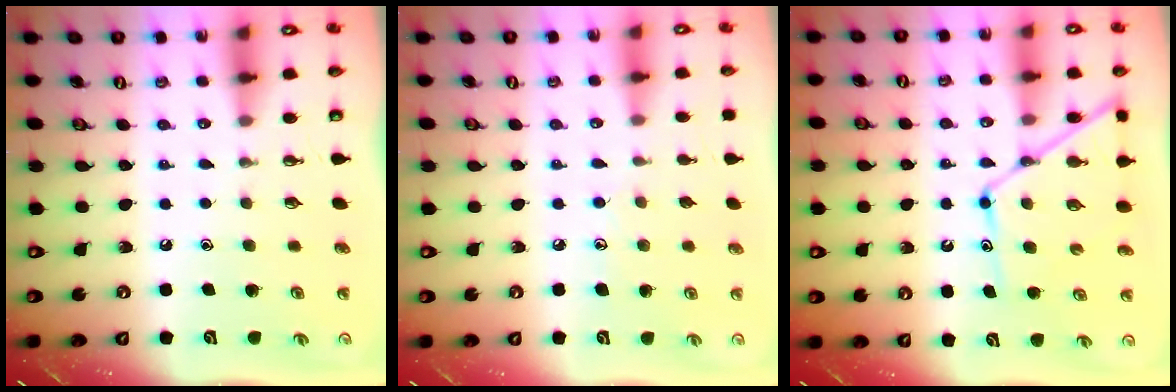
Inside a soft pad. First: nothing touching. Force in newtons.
{"total": 5.1, "press": 5.1, "slide": 0.5}
{"total": 12.2, "press": 12.1, "slide": 0.9}